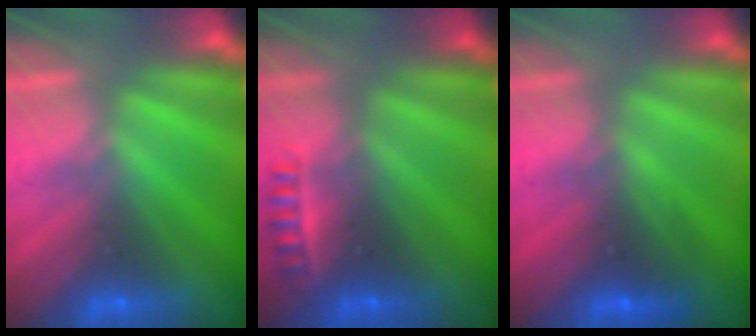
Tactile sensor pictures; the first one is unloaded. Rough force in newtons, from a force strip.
{"total": 2.3}
{"total": 2.6}